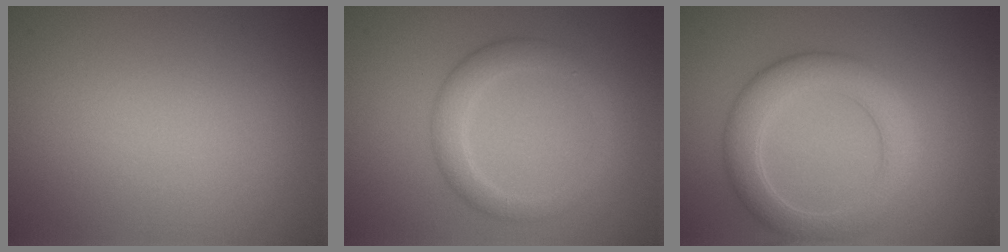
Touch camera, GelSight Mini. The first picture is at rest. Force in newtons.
{"total": 2.8, "press": 2.8, "slide": 0.1}
{"total": 4.9, "press": 4.8, "slide": 0.5}